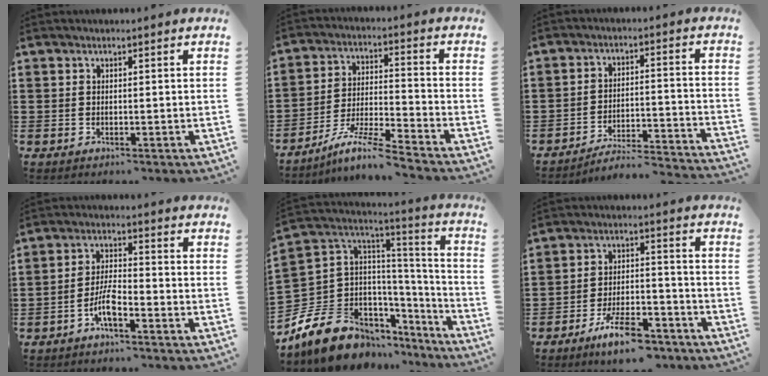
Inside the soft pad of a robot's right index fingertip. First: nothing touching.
{"total": 7.8, "force": [-6.6, -0.4, 4.1], "torque": [-0.092, -0.011, -0.132]}
{"total": 4.4, "force": [-4.1, 0.1, 1.4], "torque": [-0.037, -0.012, -0.088]}
{"total": 5.0, "force": [-2.9, 1.2, 3.9], "torque": [-0.101, -0.006, -0.060]}
{"total": 12.4, "force": [-8.6, 8.1, 3.7], "torque": [-0.106, 0.017, -0.153]}
{"total": 8.7, "force": [-6.7, 2.3, 5.1], "torque": [-0.093, 0.018, -0.123]}